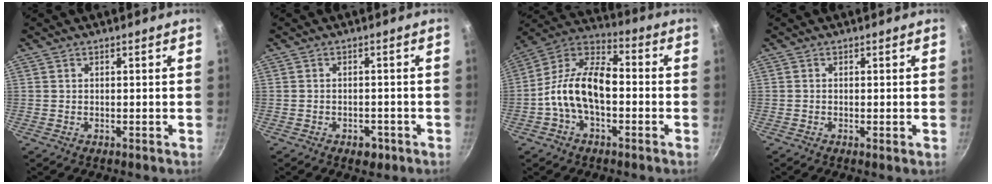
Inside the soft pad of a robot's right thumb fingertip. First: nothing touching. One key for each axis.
{"total": 2.8, "fx": -1.6, "fy": 1.8, "fz": 1.5, "tx": -0.012, "ty": 0.006, "tz": -0.018}
{"total": 15.1, "fx": -2.1, "fy": 8.7, "fz": 12.1, "tx": -0.218, "ty": 0.045, "tz": -0.046}
{"total": 1.1, "fx": -0.2, "fy": 0.3, "fz": 1.0, "tx": -0.024, "ty": -0.005, "tz": -0.006}